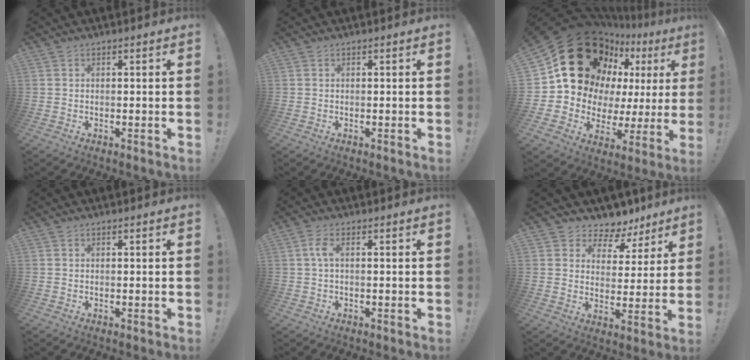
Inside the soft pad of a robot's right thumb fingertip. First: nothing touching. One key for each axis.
{"total": 0.0}
{"total": 25.2, "fx": 11.2, "fy": 16.1, "fz": 15.8, "tx": -0.241, "ty": -0.071, "tz": 0.240}
{"total": 0.0}
{"total": 3.2, "fx": 0.3, "fy": 1.0, "fz": 3.0, "tx": -0.069, "ty": 0.002, "tz": 0.003}
{"total": 6.8, "fx": 5.2, "fy": 4.3, "fz": 1.1, "tx": -0.013, "ty": -0.053, "tz": 0.097}